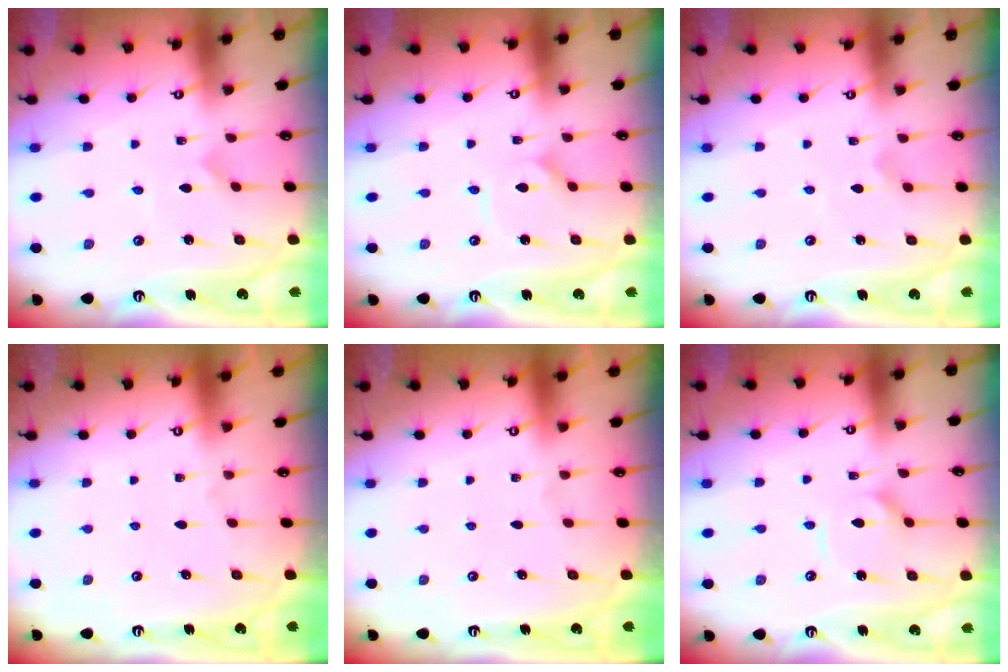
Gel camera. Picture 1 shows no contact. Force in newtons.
{"total": 2.1, "press": 2.1, "slide": 0.2}
{"total": 1.7, "press": 1.6, "slide": 0.5}
{"total": 0.0}
{"total": 0.0}
{"total": 6.0, "press": 6.0, "slide": 0.5}